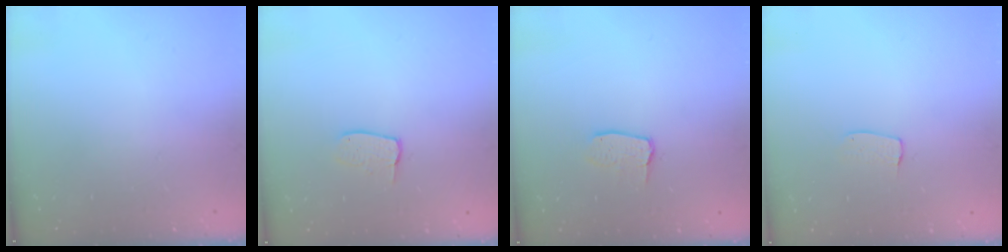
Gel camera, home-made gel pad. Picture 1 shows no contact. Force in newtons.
{"total": 5.2, "press": 5.2, "slide": 0.3}
{"total": 3.0, "press": 3.0, "slide": 0.2}
{"total": 5.3, "press": 5.3, "slide": 0.3}